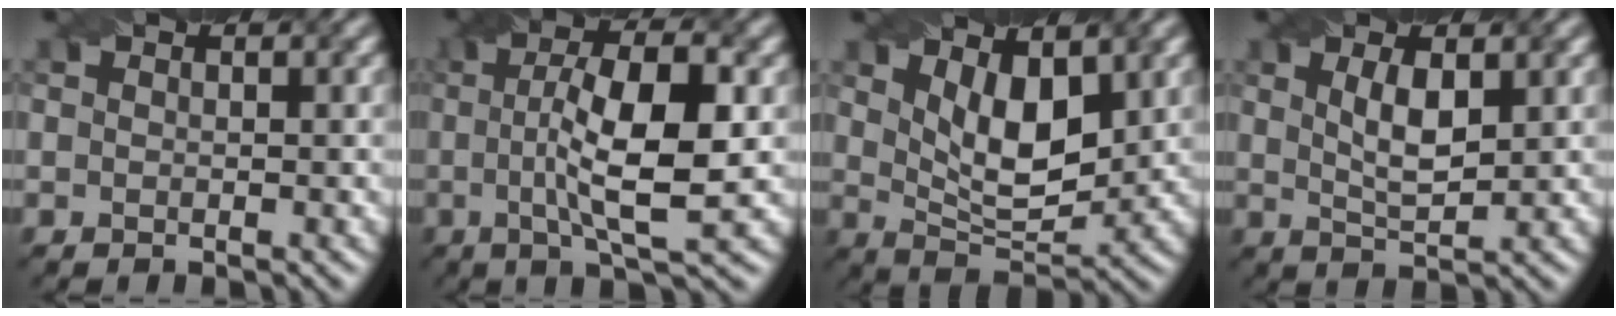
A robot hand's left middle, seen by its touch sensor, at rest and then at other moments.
{"total": 8.6, "force": [0.1, 2.2, 8.3], "torque": [-0.132, 0.010, 0.000]}
{"total": 5.6, "force": [2.1, 2.6, 4.5], "torque": [-0.084, -0.012, 0.039]}
{"total": 3.2, "force": [1.1, 1.0, 2.8], "torque": [-0.059, -0.001, 0.023]}